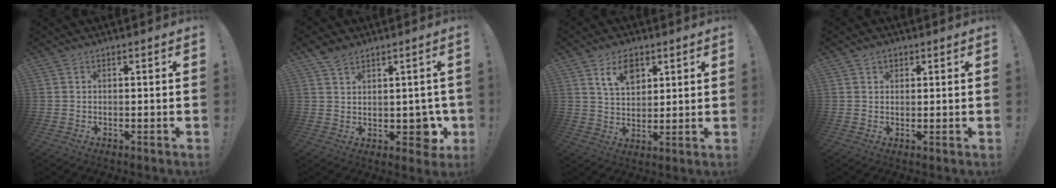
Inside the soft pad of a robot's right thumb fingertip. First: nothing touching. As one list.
[{"total": 9.4, "force": [2.8, 7.2, 5.4], "torque": [-0.071, -0.019, 0.068]}, {"total": 8.5, "force": [4.8, 5.1, 4.9], "torque": [-0.079, -0.014, 0.089]}, {"total": 2.4, "force": [1.1, 2.0, 0.7], "torque": [-0.003, -0.003, 0.019]}]